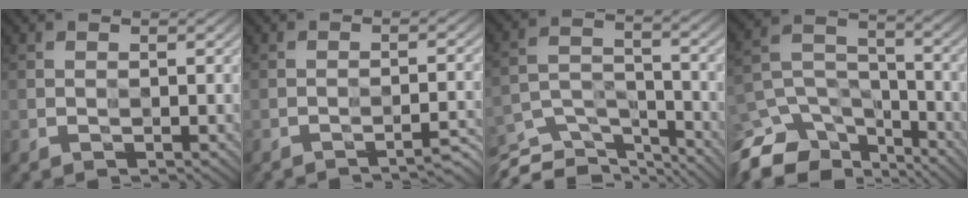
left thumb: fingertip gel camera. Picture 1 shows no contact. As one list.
[{"total": 3.3, "force": [-3.0, 0.2, 1.4], "torque": [-0.008, 0.003, -0.041]}, {"total": 9.1, "force": [-8.8, 1.5, 1.8], "torque": [-0.036, -0.013, -0.164]}, {"total": 11.2, "force": [-9.1, 5.6, 3.5], "torque": [-0.087, -0.017, -0.168]}]